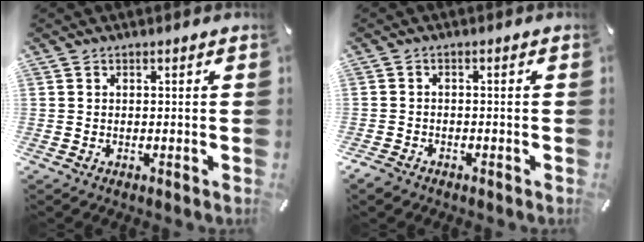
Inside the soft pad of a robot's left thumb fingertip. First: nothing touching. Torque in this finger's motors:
{"motor_torque": [0.00, 0.00, 0.00, 0.00, 0.00]}